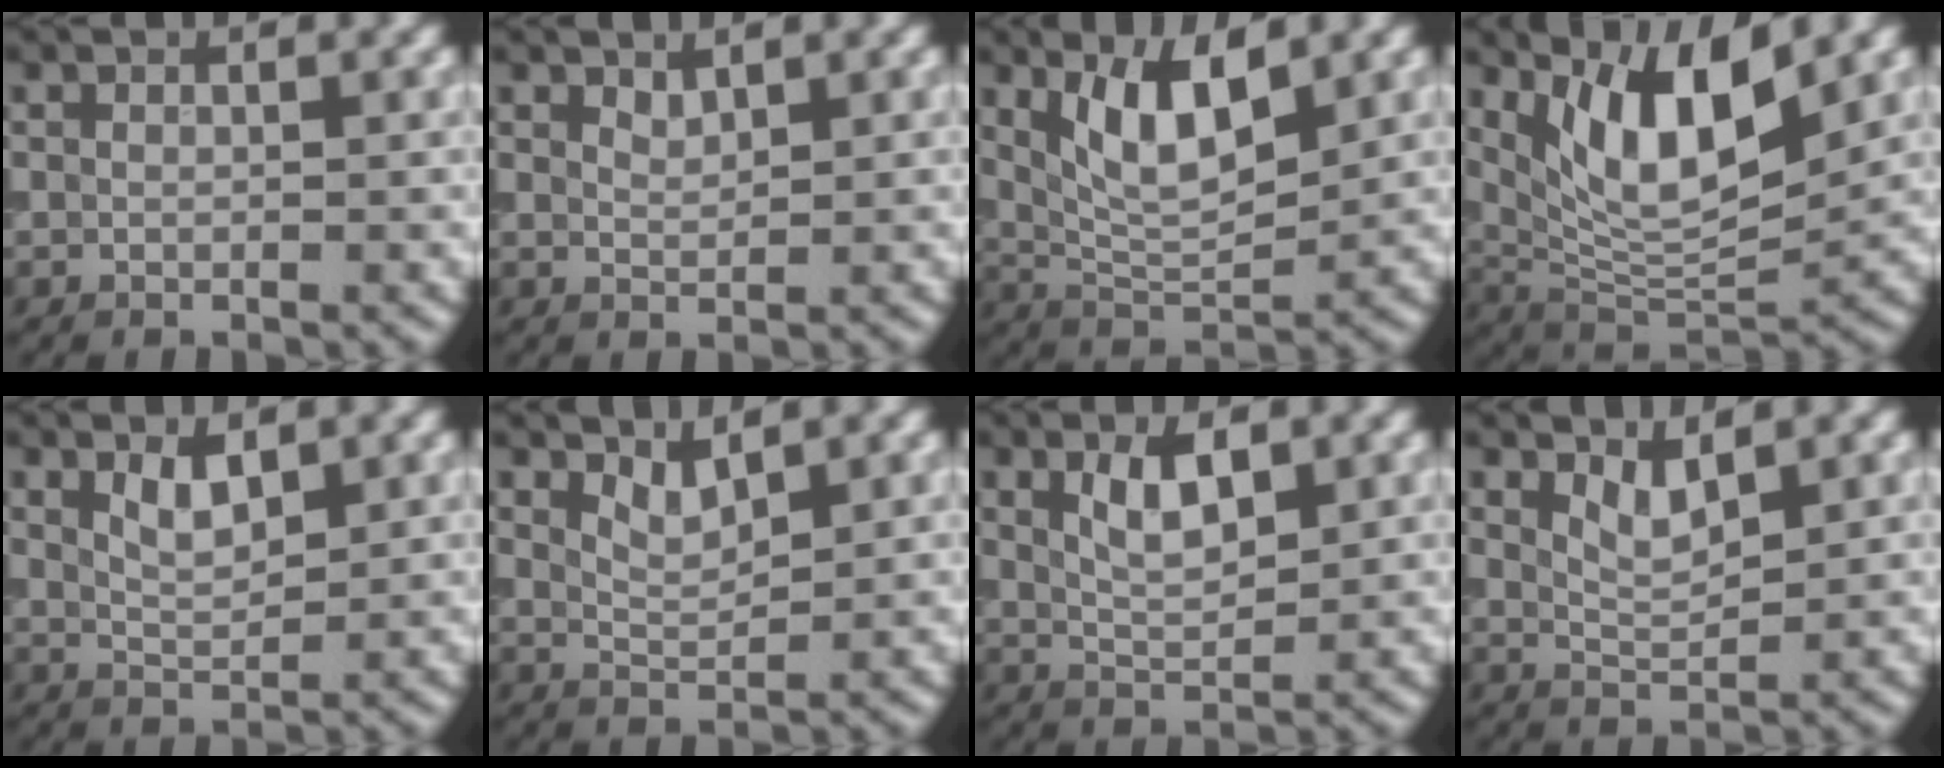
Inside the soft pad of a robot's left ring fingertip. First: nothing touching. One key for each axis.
{"total": 0.9, "fx": 0.9, "fy": 0.2, "fz": 0.3, "tx": -0.006, "ty": -0.002, "tz": 0.019}
{"total": 5.6, "fx": 2.3, "fy": 1.9, "fz": 4.7, "tx": -0.091, "ty": -0.003, "tz": 0.046}
{"total": 8.5, "fx": 3.8, "fy": 2.9, "fz": 7.1, "tx": -0.126, "ty": -0.014, "tz": 0.069}
{"total": 2.2, "fx": 1.3, "fy": 0.8, "fz": 1.6, "tx": -0.032, "ty": -0.003, "tz": 0.027}
{"total": 1.8, "fx": 1.4, "fy": 0.5, "fz": 1.0, "tx": -0.020, "ty": -0.008, "tz": 0.031}
{"total": 3.2, "fx": 1.5, "fy": 1.3, "fz": 2.5, "tx": -0.050, "ty": 0.001, "tz": 0.029}
{"total": 2.0, "fx": 1.4, "fy": 0.6, "fz": 1.3, "tx": -0.028, "ty": -0.008, "tz": 0.030}